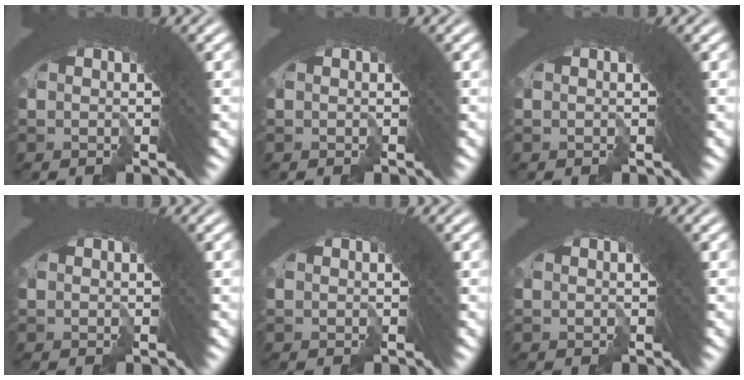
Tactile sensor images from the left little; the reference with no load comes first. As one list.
[{"total": 0.0}, {"total": 0.0}, {"total": 0.0}, {"total": 0.0}, {"total": 0.0}]